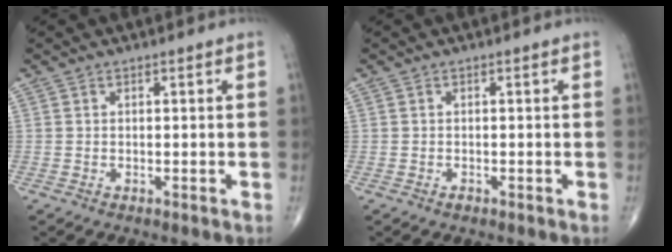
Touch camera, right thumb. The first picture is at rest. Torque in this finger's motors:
{"motor_torque": [-0.06, 0.18, -0.15, -0.03, 0.07]}